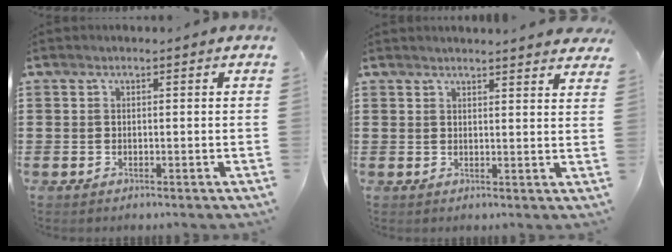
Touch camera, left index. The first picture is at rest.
{"total": 2.5, "force": [2.4, -0.2, 0.3], "torque": [-0.005, -0.010, 0.046]}